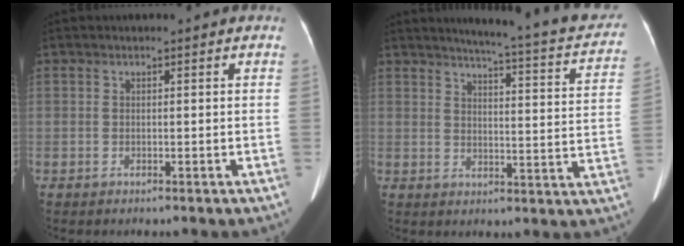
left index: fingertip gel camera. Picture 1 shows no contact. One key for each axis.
{"total": 18.9, "fx": 16.7, "fy": 1.7, "fz": 8.6, "tx": -0.104, "ty": -0.040, "tz": 0.185}